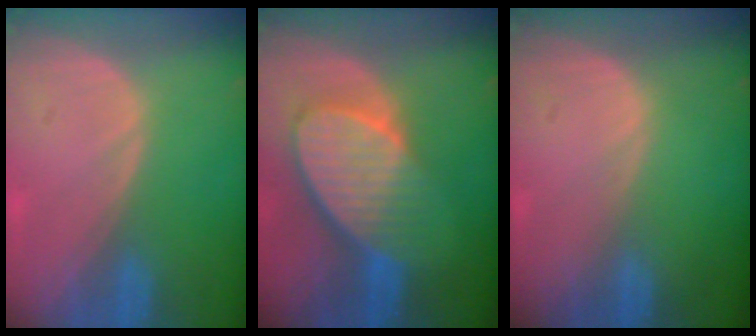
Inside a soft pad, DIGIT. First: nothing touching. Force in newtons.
{"total": 9.4, "press": 8.3, "slide": 4.6}
{"total": 0.0}